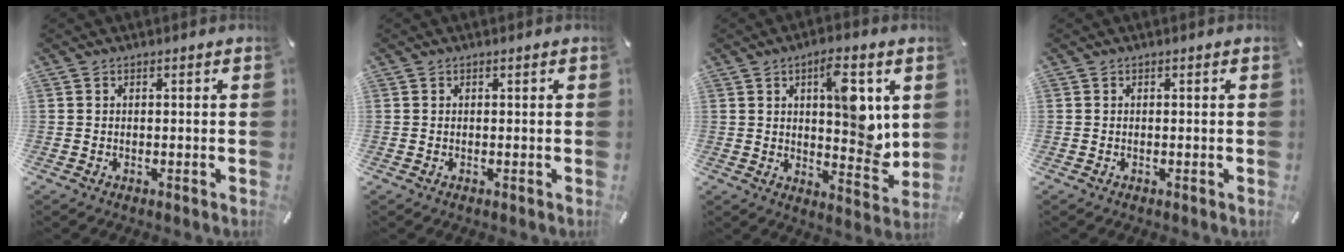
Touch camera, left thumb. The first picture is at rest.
{"total": 0.0}
{"total": 12.0, "force": [3.8, 4.8, 10.3], "torque": [-0.122, -0.028, 0.058]}
{"total": 0.0}